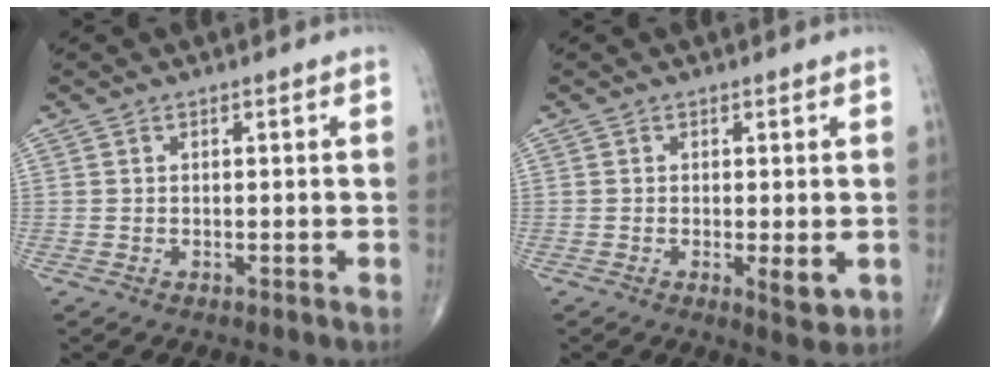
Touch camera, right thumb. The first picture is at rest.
{"total": 3.3, "force": [-0.4, 1.0, 3.1], "torque": [-0.046, -0.011, -0.006]}